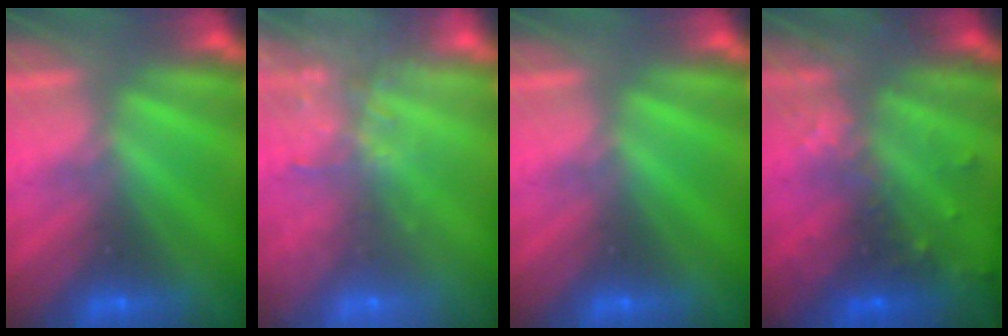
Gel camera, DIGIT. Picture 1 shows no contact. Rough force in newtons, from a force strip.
{"total": 6.1}
{"total": 0.0}
{"total": 5.7}